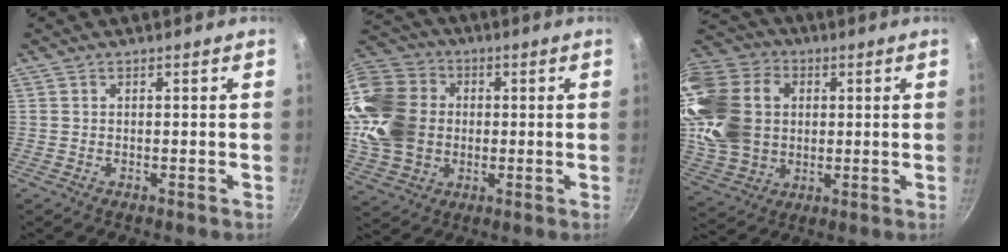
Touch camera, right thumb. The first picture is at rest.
{"total": 18.8, "force": [0.8, 15.5, 10.6], "torque": [-0.195, 0.025, 0.022]}
{"total": 21.1, "force": [3.1, 16.3, 13.1], "torque": [-0.247, 0.013, 0.067]}